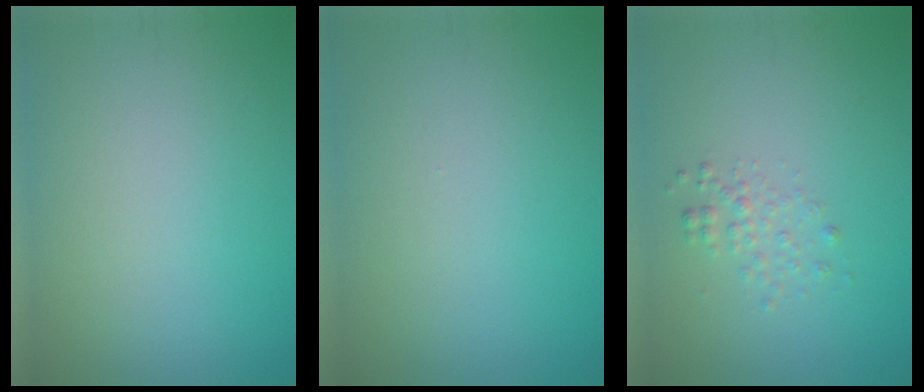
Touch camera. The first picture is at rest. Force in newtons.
{"total": 0.0}
{"total": 1.4, "press": 1.4, "slide": 0.1}